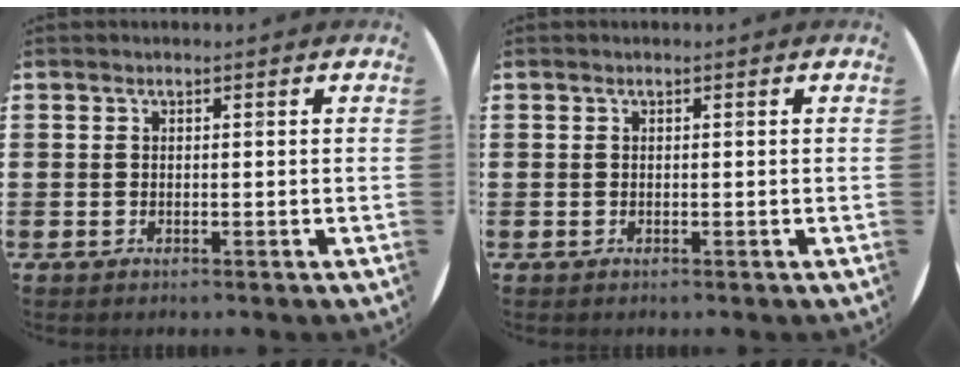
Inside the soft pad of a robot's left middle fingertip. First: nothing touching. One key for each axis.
{"total": 0.0}